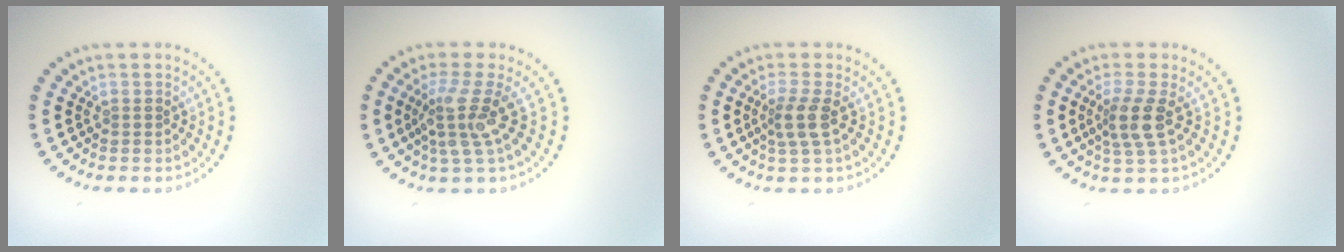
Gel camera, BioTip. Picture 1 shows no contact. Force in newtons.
{"total": 3.6, "press": 2.6, "slide": 2.5}
{"total": 2.3, "press": 1.9, "slide": 1.3}
{"total": 2.9, "press": 2.3, "slide": 1.8}